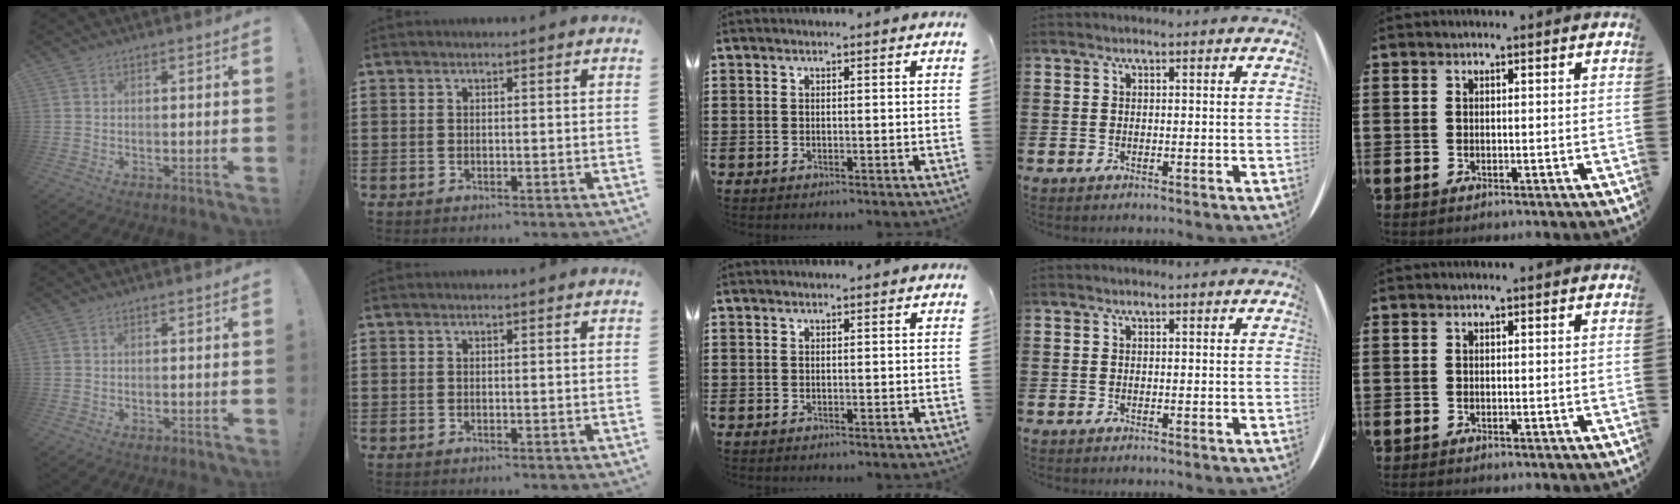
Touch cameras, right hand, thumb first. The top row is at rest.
{}